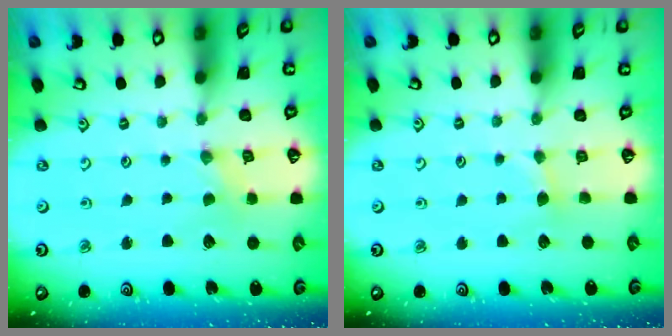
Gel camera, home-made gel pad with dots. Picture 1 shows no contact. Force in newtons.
{"total": 2.4, "press": 2.4, "slide": 0.4}